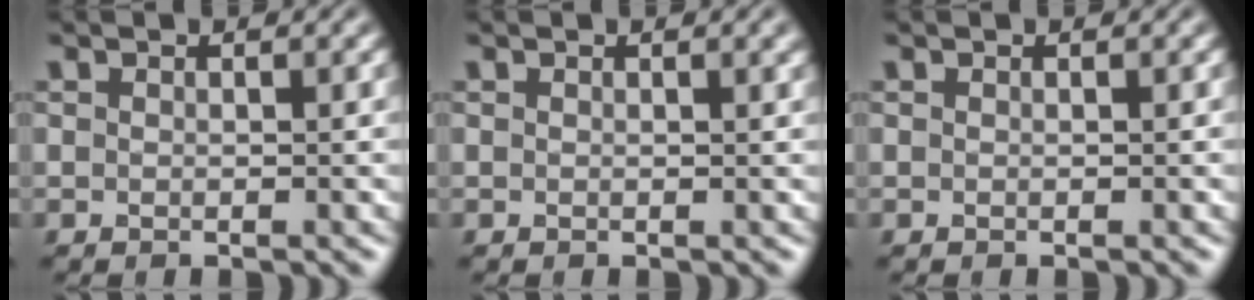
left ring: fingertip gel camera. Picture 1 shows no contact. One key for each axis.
{"total": 1.0, "fx": 0.6, "fy": 0.3, "fz": 0.8, "tx": -0.005, "ty": 0.005, "tz": 0.007}
{"total": 0.0}